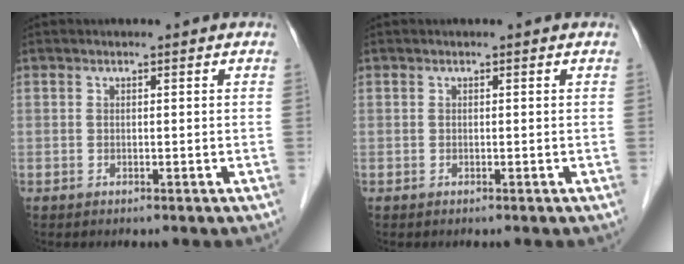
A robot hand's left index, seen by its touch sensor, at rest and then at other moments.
{"total": 0.0}